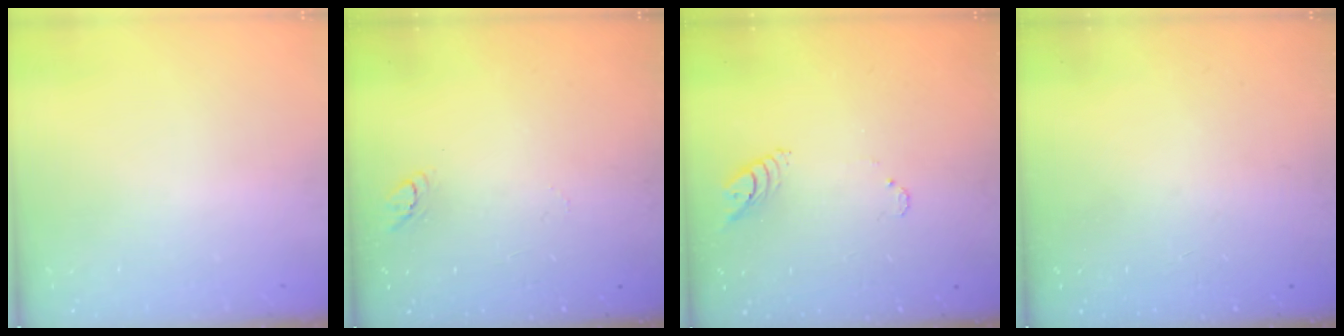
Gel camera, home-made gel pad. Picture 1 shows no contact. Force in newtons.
{"total": 3.6, "press": 3.6, "slide": 0.3}
{"total": 4.2, "press": 4.1, "slide": 0.4}
{"total": 0.0}